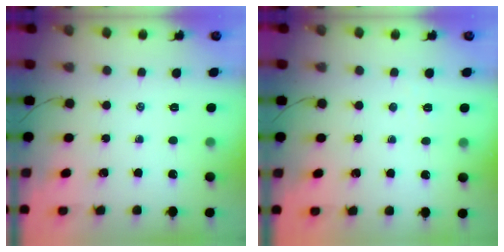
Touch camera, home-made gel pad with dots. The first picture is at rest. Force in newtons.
{"total": 1.9, "press": 1.8, "slide": 0.6}